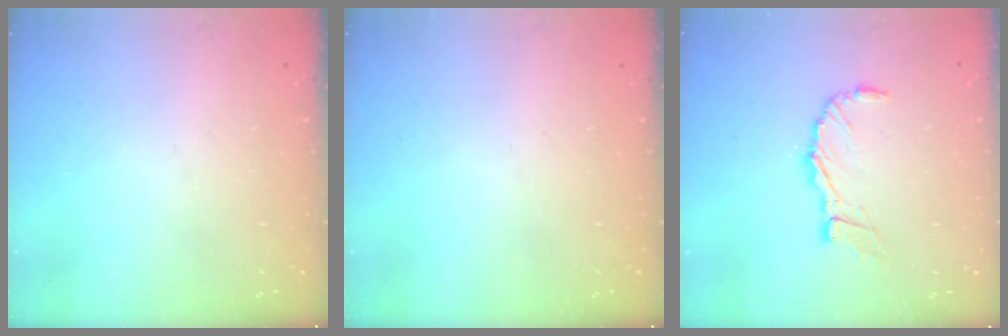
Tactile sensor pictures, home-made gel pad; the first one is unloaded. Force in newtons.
{"total": 0.0}
{"total": 9.3, "press": 9.3, "slide": 0.8}